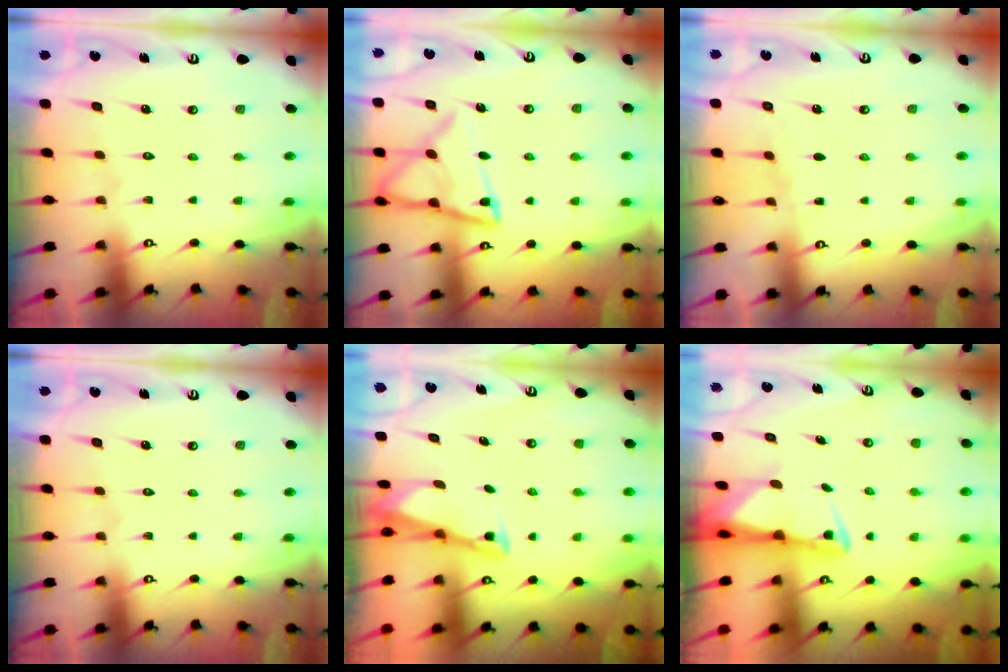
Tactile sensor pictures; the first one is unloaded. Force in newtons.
{"total": 13.9, "press": 13.9, "slide": 1.4}
{"total": 3.2, "press": 3.1, "slide": 0.5}
{"total": 0.0}
{"total": 2.9, "press": 2.9, "slide": 0.3}
{"total": 2.5, "press": 2.5, "slide": 0.5}